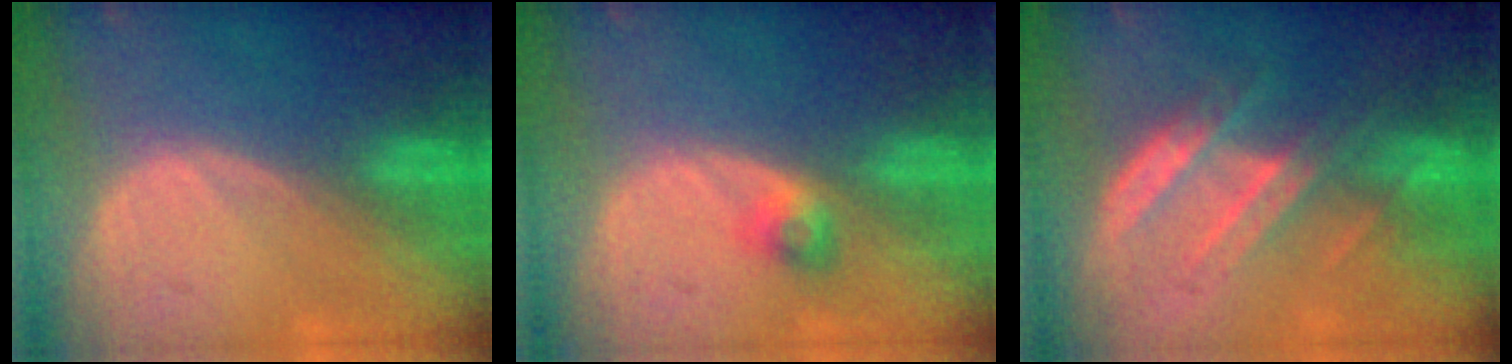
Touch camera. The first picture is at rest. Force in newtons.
{"total": 2.6, "press": 2.3, "slide": 1.2}
{"total": 7.2, "press": 6.5, "slide": 3.0}